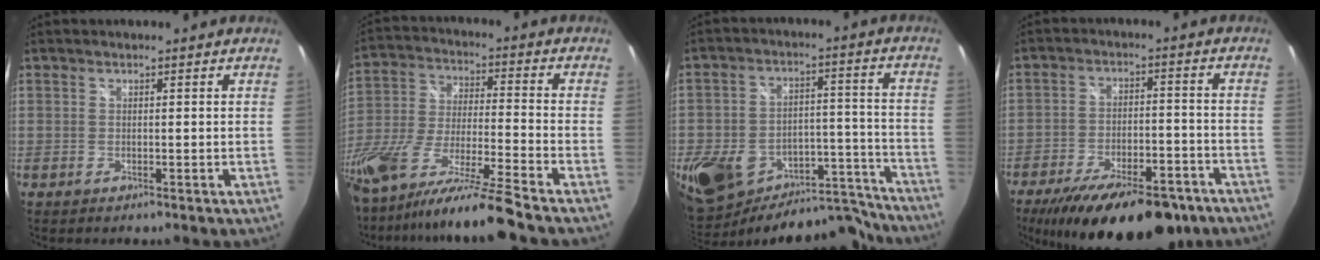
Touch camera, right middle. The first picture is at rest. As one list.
[{"total": 20.1, "force": [-16.4, -0.5, 11.7], "torque": [-0.217, -0.060, -0.292]}, {"total": 23.0, "force": [-17.0, 11.3, 10.6], "torque": [-0.222, 0.012, -0.227]}, {"total": 22.1, "force": [-16.2, 8.1, 12.8], "torque": [-0.225, -0.031, -0.225]}]